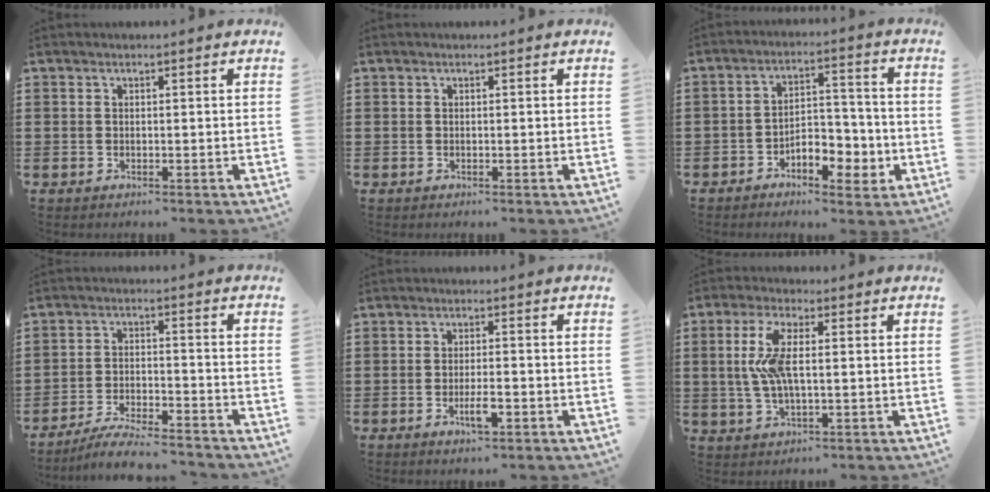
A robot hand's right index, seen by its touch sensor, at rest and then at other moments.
{"total": 0.0}
{"total": 6.7, "force": [-3.1, 3.7, 4.6], "torque": [-0.071, 0.013, -0.058]}
{"total": 5.4, "force": [-5.1, 0.1, 1.7], "torque": [-0.043, -0.006, -0.103]}
{"total": 3.8, "force": [-1.5, 1.0, 3.3], "torque": [-0.069, -0.002, -0.031]}
{"total": 7.9, "force": [0.7, 2.9, 7.3], "torque": [-0.174, -0.003, 0.000]}